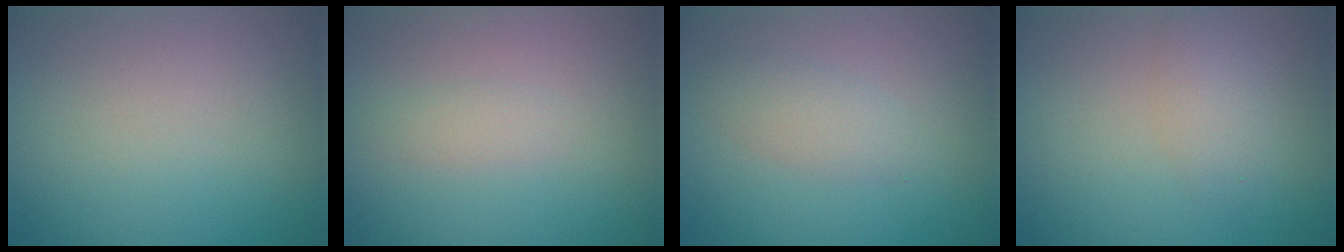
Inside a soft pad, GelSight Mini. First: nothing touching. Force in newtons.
{"total": 1.1, "press": 1.1, "slide": 0.1}
{"total": 2.0, "press": 2.0, "slide": 0.2}
{"total": 2.1, "press": 2.1, "slide": 0.0}